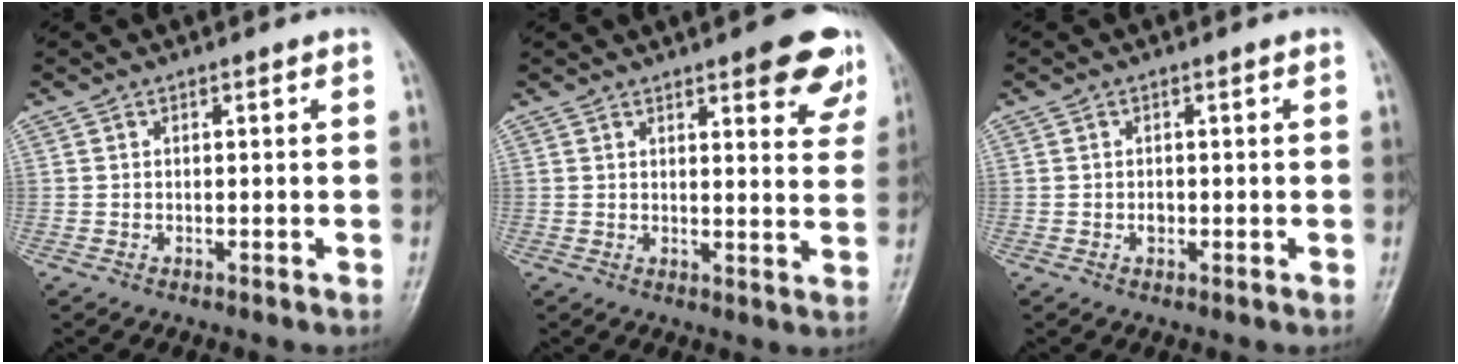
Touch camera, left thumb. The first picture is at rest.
{"total": 10.6, "force": [6.6, 3.4, 7.6], "torque": [-0.055, -0.029, 0.071]}
{"total": 1.1, "force": [-0.2, 0.8, 0.6], "torque": [-0.006, 0.002, -0.003]}